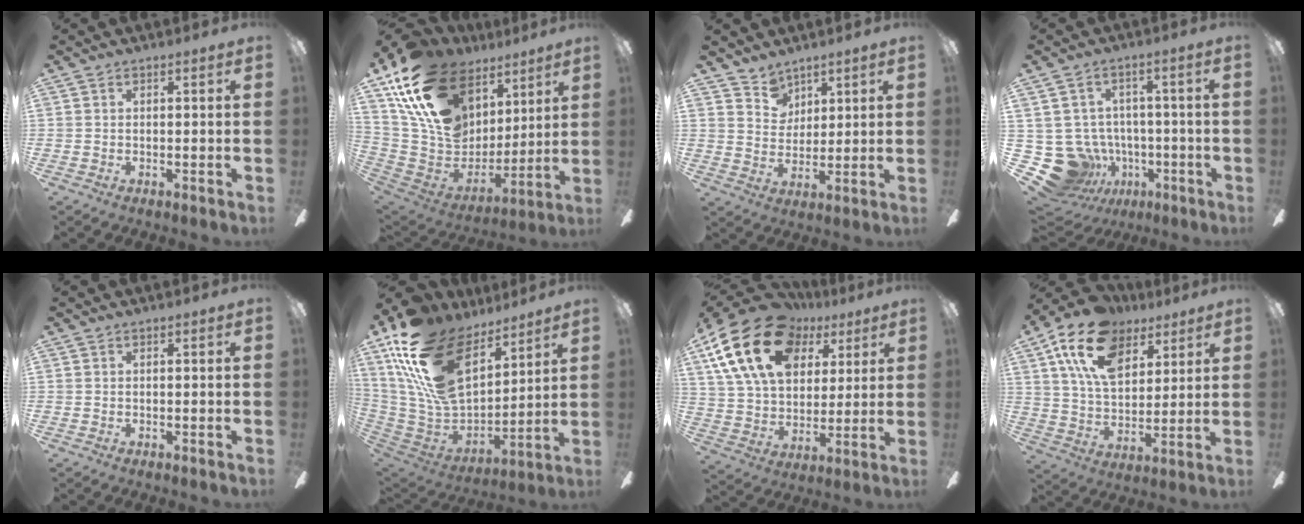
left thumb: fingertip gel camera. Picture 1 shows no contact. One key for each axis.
{"total": 22.2, "fx": 12.6, "fy": 14.2, "fz": 11.4, "tx": -0.229, "ty": -0.054, "tz": 0.242}
{"total": 6.3, "fx": 4.9, "fy": 3.8, "fz": -0.4, "tx": -0.005, "ty": -0.029, "tz": 0.094}
{"total": 12.9, "fx": -3.8, "fy": 11.6, "fz": 4.3, "tx": -0.133, "ty": 0.017, "tz": -0.045}
{"total": 0.0}
{"total": 25.8, "fx": 14.0, "fy": 14.0, "fz": 16.6, "tx": -0.342, "ty": -0.067, "tz": 0.257}
{"total": 23.5, "fx": 10.9, "fy": 15.6, "fz": 13.9, "tx": -0.265, "ty": -0.034, "tz": 0.193}
{"total": 18.4, "fx": 10.1, "fy": 11.0, "fz": 10.6, "tx": -0.188, "ty": -0.023, "tz": 0.186}